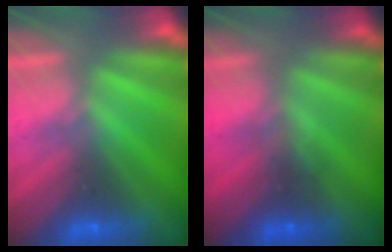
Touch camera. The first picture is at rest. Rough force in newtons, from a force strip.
{"total": 1.2}